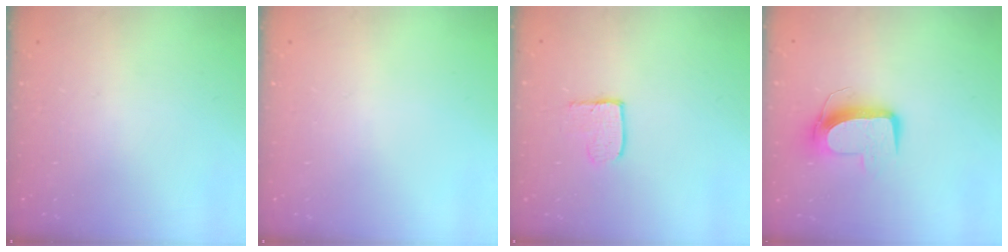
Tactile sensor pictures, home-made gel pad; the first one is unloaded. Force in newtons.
{"total": 0.0}
{"total": 3.8, "press": 3.8, "slide": 0.4}
{"total": 10.3, "press": 10.3, "slide": 0.2}